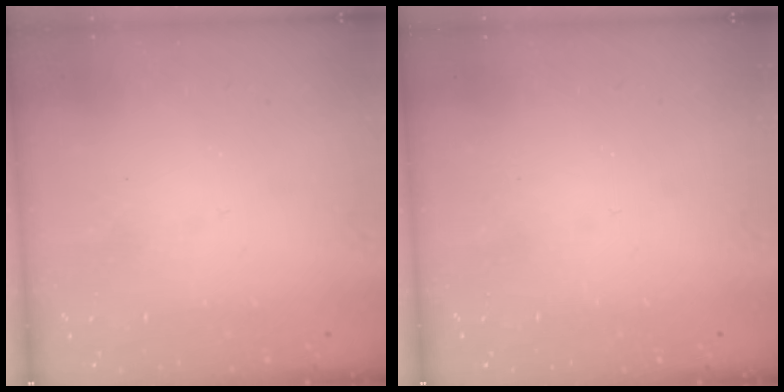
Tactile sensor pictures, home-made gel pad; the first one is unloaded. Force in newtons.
{"total": 0.0}